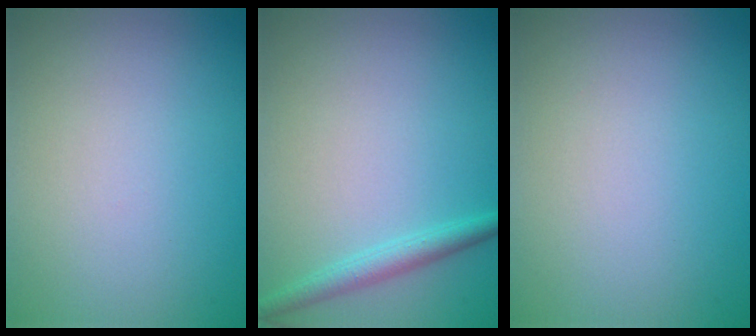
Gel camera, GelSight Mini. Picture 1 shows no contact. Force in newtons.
{"total": 2.0, "press": 2.0, "slide": 0.1}
{"total": 0.0}